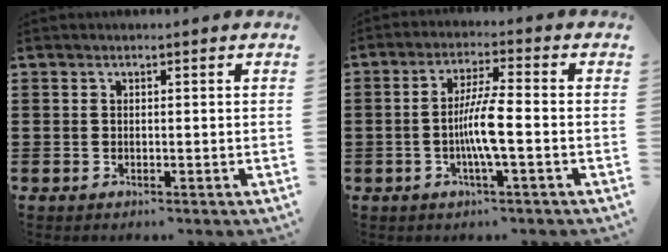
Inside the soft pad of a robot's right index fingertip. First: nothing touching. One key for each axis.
{"total": 6.3, "fx": -1.4, "fy": 0.6, "fz": 6.1, "tx": -0.114, "ty": -0.004, "tz": -0.030}